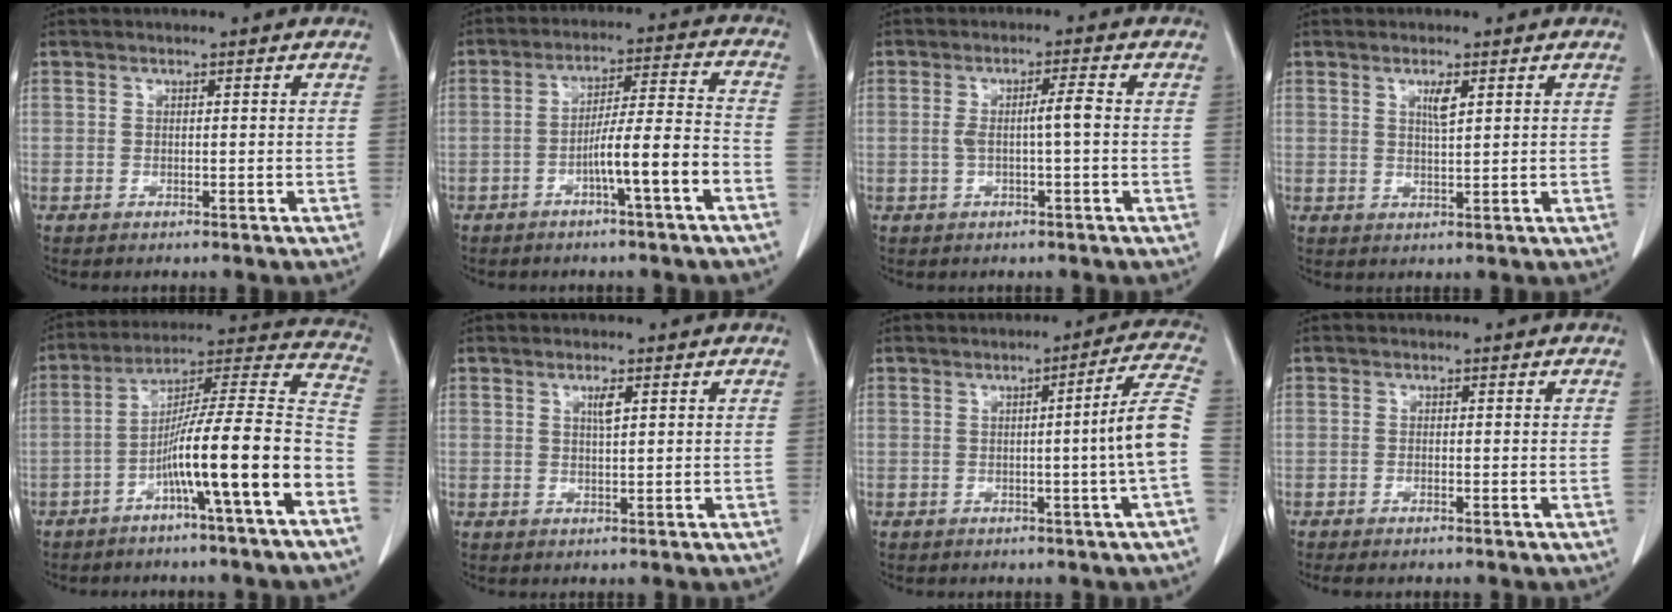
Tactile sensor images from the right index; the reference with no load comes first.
{"total": 9.0, "force": [-4.0, -0.4, 8.0], "torque": [-0.135, 0.017, -0.065]}
{"total": 3.6, "force": [-0.2, 0.0, 3.6], "torque": [-0.068, 0.006, -0.002]}
{"total": 2.5, "force": [1.2, 0.3, 2.2], "torque": [-0.042, -0.003, 0.022]}
{"total": 16.5, "force": [-6.8, -0.5, 15.0], "torque": [-0.232, 0.019, -0.116]}
{"total": 1.7, "force": [0.7, 0.1, 1.5], "torque": [-0.031, -0.001, 0.014]}
{"total": 7.9, "force": [-1.2, -1.9, 7.6], "torque": [-0.094, 0.002, -0.019]}
{"total": 1.5, "force": [-1.2, 0.1, 0.9], "torque": [-0.015, -0.002, -0.014]}